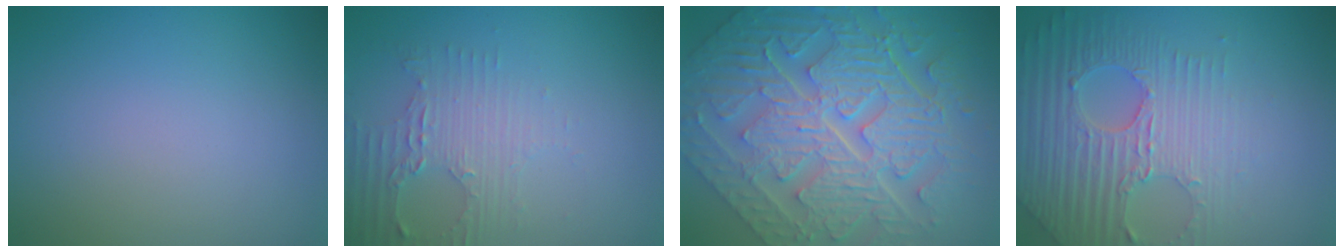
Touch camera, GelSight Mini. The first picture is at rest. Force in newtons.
{"total": 2.9, "press": 2.5, "slide": 1.5}
{"total": 11.0, "press": 7.8, "slide": 7.8}
{"total": 5.9, "press": 4.8, "slide": 3.4}